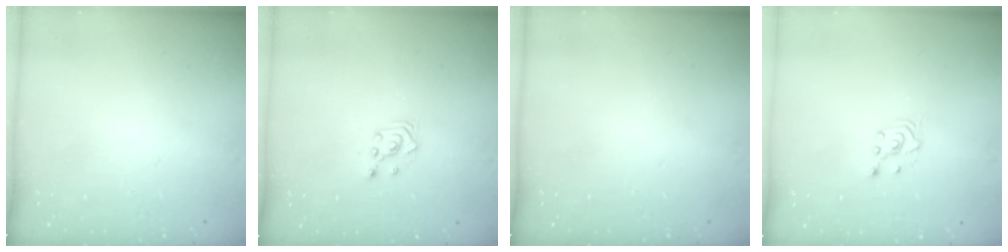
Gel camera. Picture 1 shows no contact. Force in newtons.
{"total": 2.3, "press": 2.3, "slide": 0.3}
{"total": 0.0}
{"total": 2.1, "press": 2.0, "slide": 0.8}